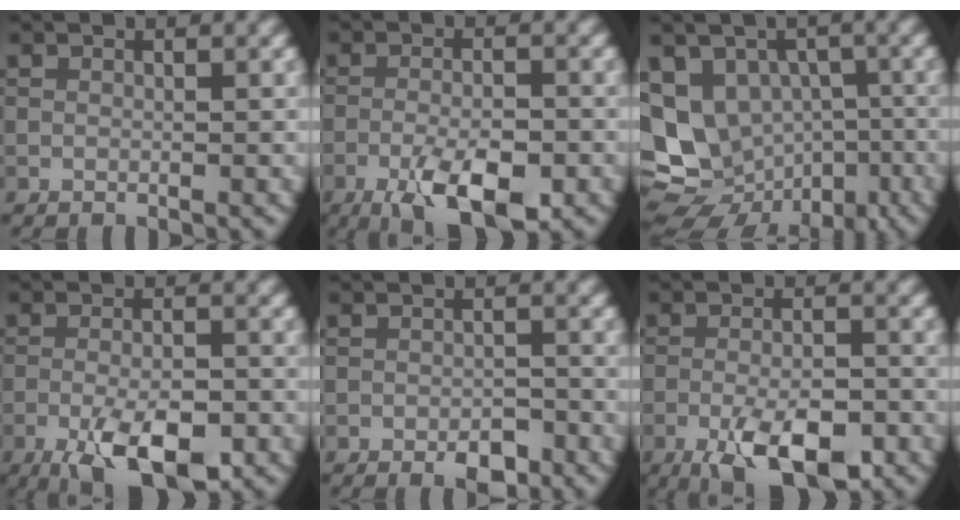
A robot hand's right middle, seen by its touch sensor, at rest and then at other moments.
{"total": 7.4, "force": [-4.0, 2.6, 5.6], "torque": [-0.097, -0.006, -0.067]}
{"total": 11.8, "force": [-3.7, 9.6, 5.8], "torque": [-0.109, -0.014, -0.044]}
{"total": 8.2, "force": [-4.4, 2.9, 6.2], "torque": [-0.108, -0.006, -0.074]}
{"total": 2.8, "force": [-1.8, 1.2, 1.8], "torque": [-0.025, 0.000, -0.029]}
{"total": 8.2, "force": [-4.6, 2.9, 6.1], "torque": [-0.103, -0.005, -0.077]}